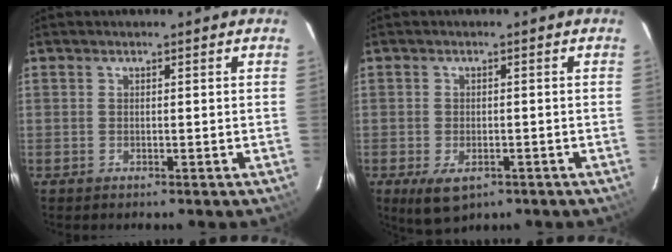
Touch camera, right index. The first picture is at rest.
{"total": 5.7, "force": [-2.9, 3.2, 3.7], "torque": [-0.076, -0.022, -0.042]}